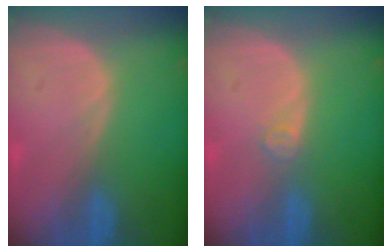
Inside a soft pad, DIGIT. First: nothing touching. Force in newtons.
{"total": 1.5, "press": 1.5, "slide": 0.2}